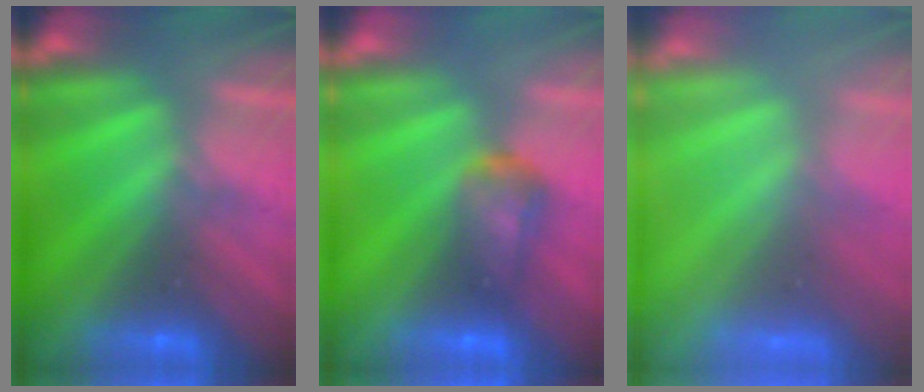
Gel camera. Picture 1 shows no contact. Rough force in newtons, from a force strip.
{"total": 4.4}
{"total": 9.6}